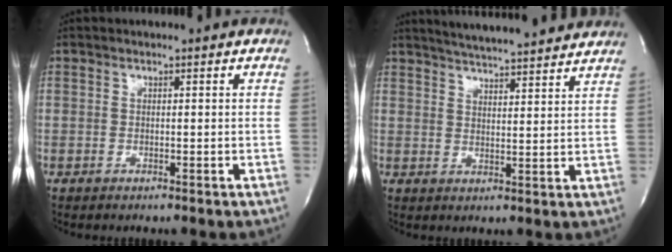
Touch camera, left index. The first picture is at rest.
{"total": 14.7, "force": [13.5, 1.0, 5.7], "torque": [-0.096, 0.015, 0.183]}